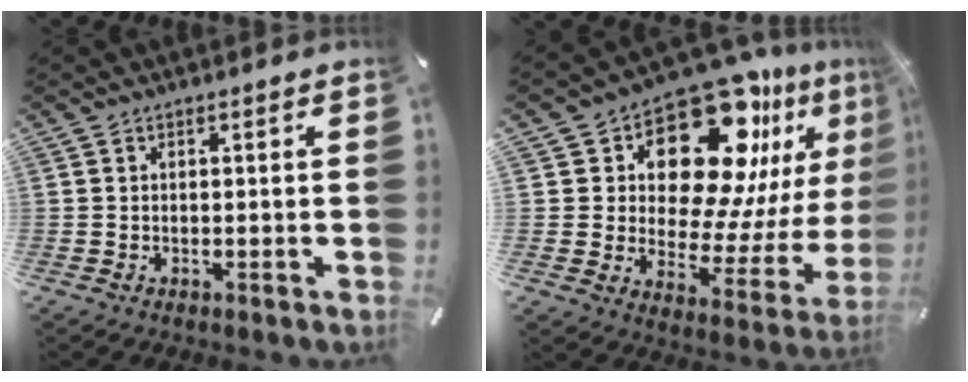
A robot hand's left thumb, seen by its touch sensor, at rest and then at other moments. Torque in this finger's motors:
{"motor_torque": [2.53, 2.48, 2.07, -0.70, 0.17]}